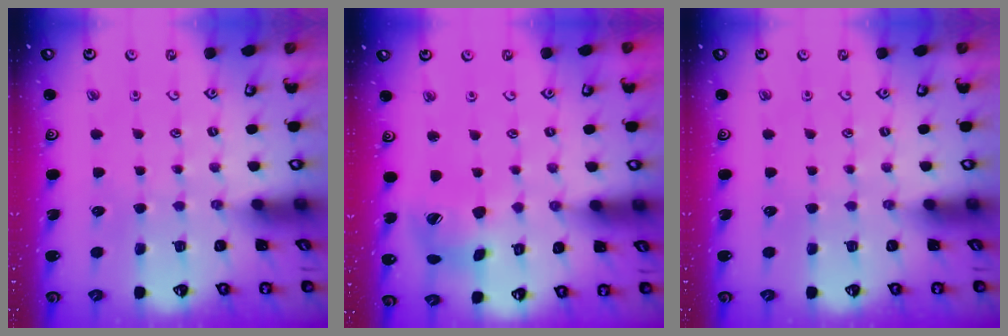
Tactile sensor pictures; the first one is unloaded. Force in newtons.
{"total": 10.8, "press": 10.7, "slide": 1.2}
{"total": 0.0}